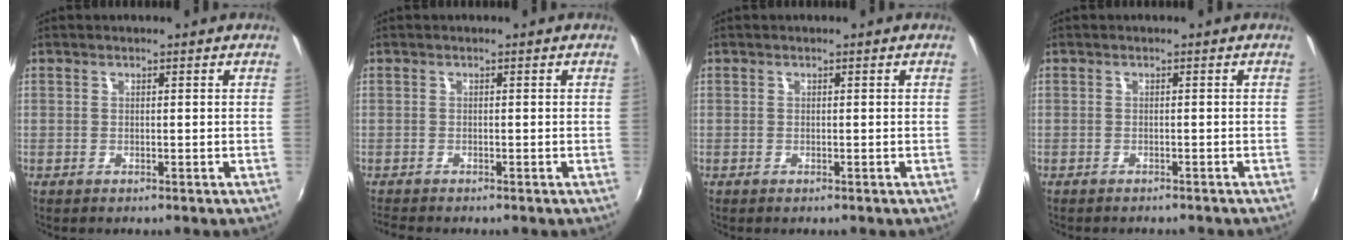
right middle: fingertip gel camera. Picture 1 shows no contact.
{"total": 2.1, "force": [-2.0, 0.2, 0.8], "torque": [-0.019, -0.013, -0.036]}
{"total": 0.0}
{"total": 2.4, "force": [-2.2, 0.5, 0.8], "torque": [-0.022, -0.009, -0.032]}